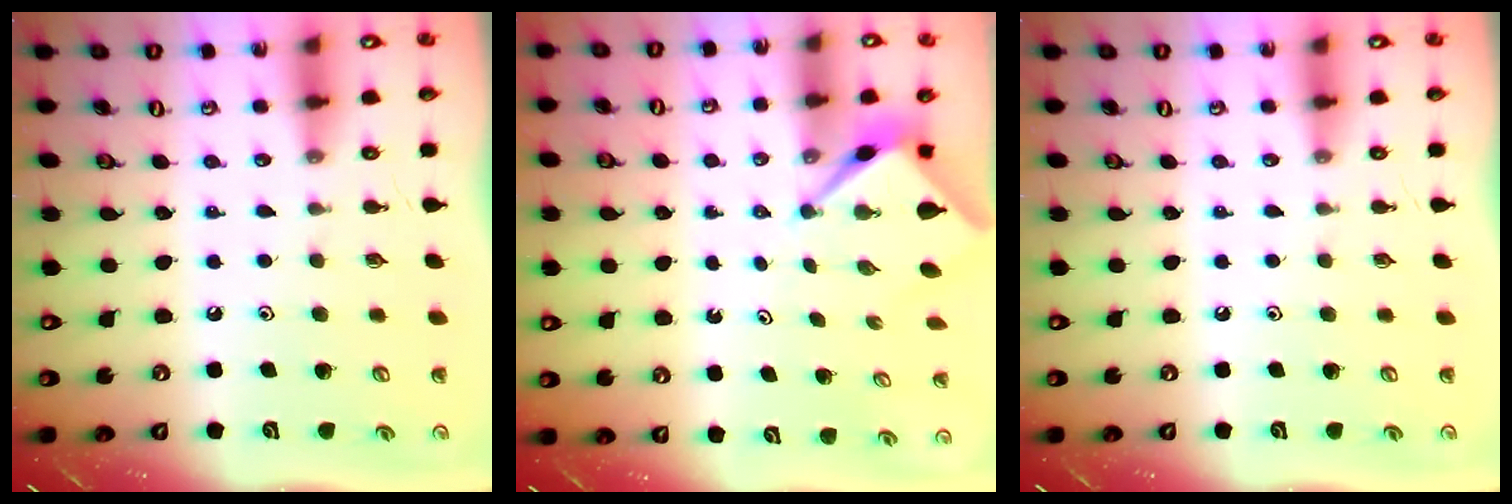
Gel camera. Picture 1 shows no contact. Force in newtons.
{"total": 2.7, "press": 2.7, "slide": 0.2}
{"total": 0.0}